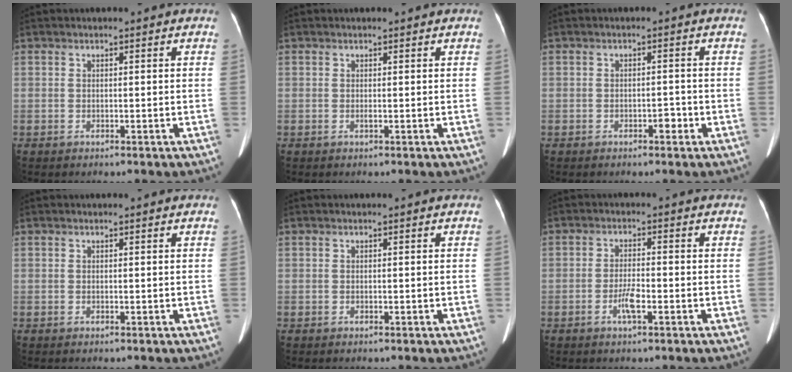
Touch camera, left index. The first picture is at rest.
{"total": 0.6, "force": [0.3, 0.1, 0.6], "torque": [-0.013, 0.002, 0.002]}
{"total": 1.5, "force": [-0.9, 0.7, 1.0], "torque": [-0.014, 0.003, -0.012]}
{"total": 0.6, "force": [0.6, 0.1, 0.1], "torque": [-0.003, 0.005, 0.007]}
{"total": 0.0}
{"total": 3.0, "force": [-1.3, 0.4, 2.6], "torque": [-0.054, -0.001, -0.026]}